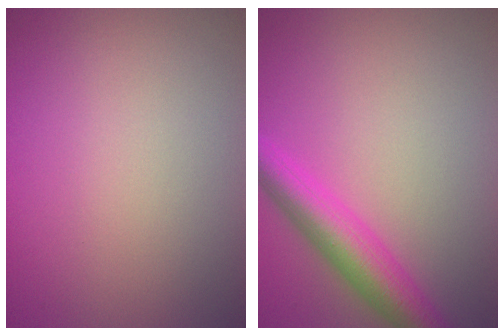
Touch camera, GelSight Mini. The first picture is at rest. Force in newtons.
{"total": 4.8, "press": 4.8, "slide": 0.2}